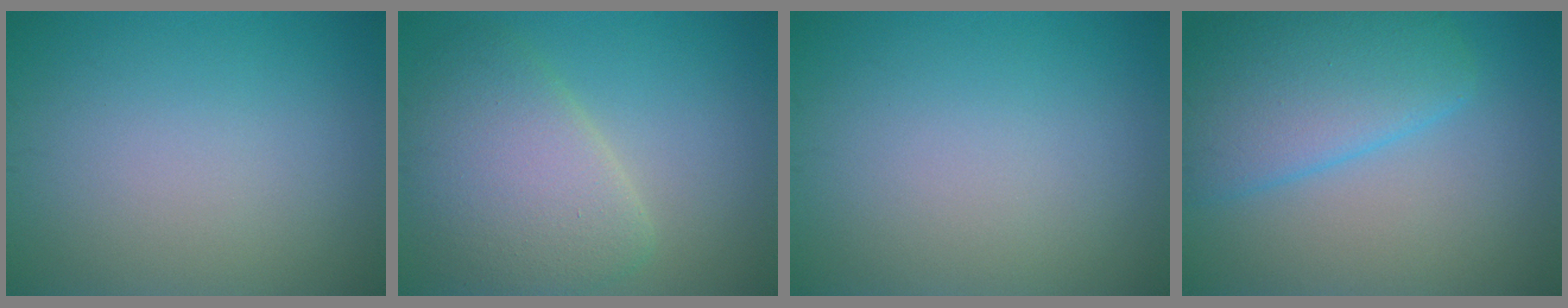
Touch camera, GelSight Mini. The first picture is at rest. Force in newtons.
{"total": 6.1, "press": 6.1, "slide": 0.6}
{"total": 0.0}
{"total": 6.4, "press": 6.4, "slide": 0.3}